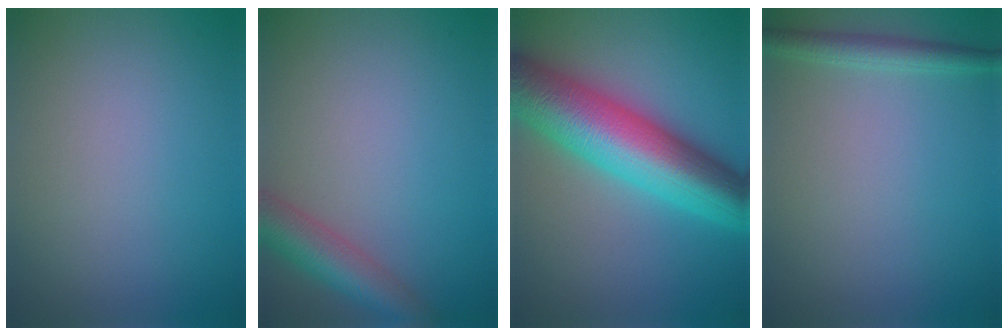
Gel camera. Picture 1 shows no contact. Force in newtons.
{"total": 4.6, "press": 4.6, "slide": 0.2}
{"total": 12.1, "press": 12.1, "slide": 0.2}
{"total": 1.9, "press": 1.9, "slide": 0.1}